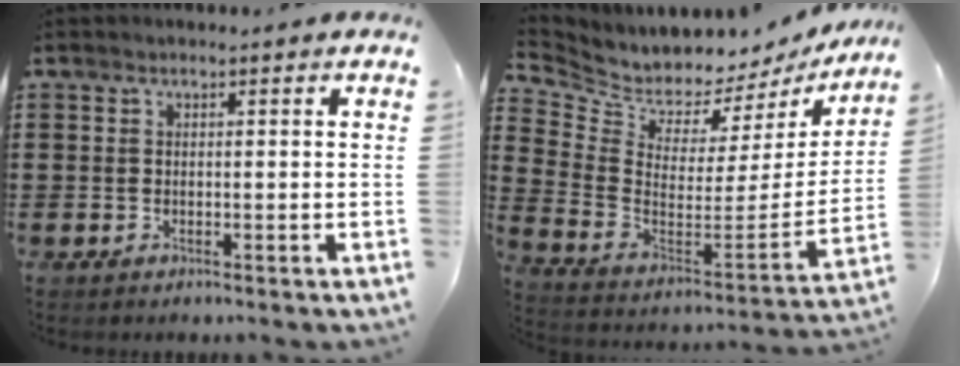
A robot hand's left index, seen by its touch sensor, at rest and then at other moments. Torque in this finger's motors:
{"motor_torque": [1.42, -0.72, 0.09, 0.00]}